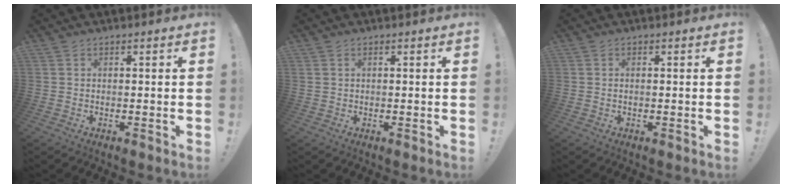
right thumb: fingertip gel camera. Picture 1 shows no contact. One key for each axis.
{"total": 0.7, "fx": 0.4, "fy": 0.4, "fz": 0.4, "tx": -0.010, "ty": 0.002, "tz": 0.007}
{"total": 0.6, "fx": 0.1, "fy": 0.2, "fz": 0.5, "tx": -0.014, "ty": 0.002, "tz": 0.002}